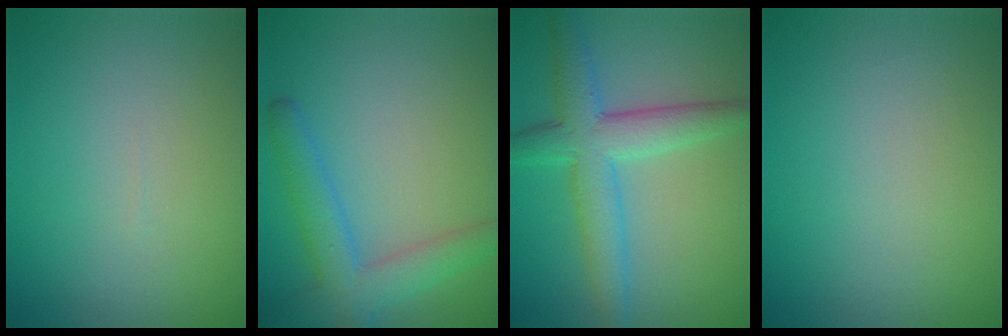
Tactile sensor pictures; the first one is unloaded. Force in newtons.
{"total": 4.4, "press": 4.4, "slide": 0.2}
{"total": 5.5, "press": 5.5, "slide": 0.0}
{"total": 0.0}